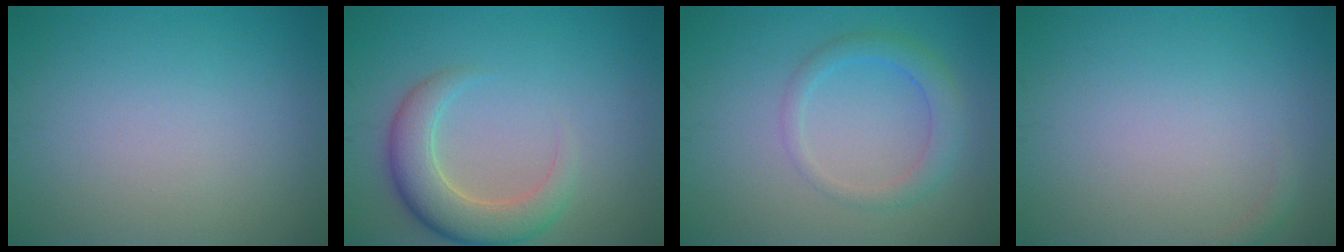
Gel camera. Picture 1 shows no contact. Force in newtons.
{"total": 5.2, "press": 5.2, "slide": 0.3}
{"total": 2.6, "press": 2.6, "slide": 0.0}
{"total": 0.6, "press": 0.6, "slide": 0.1}